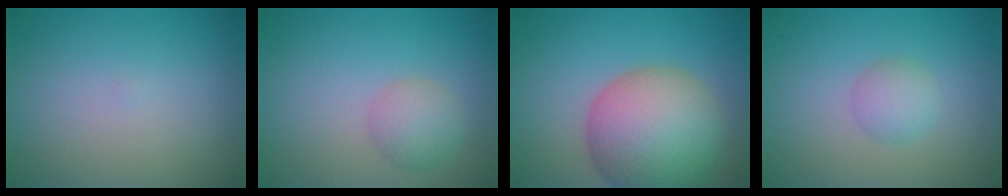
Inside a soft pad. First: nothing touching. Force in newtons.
{"total": 2.6, "press": 2.6, "slide": 0.1}
{"total": 11.4, "press": 11.4, "slide": 0.6}
{"total": 2.0, "press": 2.0, "slide": 0.1}